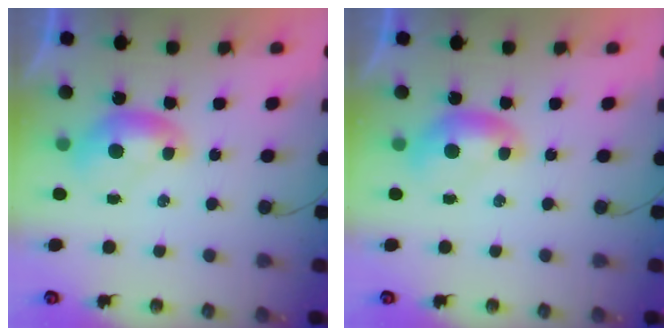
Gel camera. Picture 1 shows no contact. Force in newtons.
{"total": 0.0}